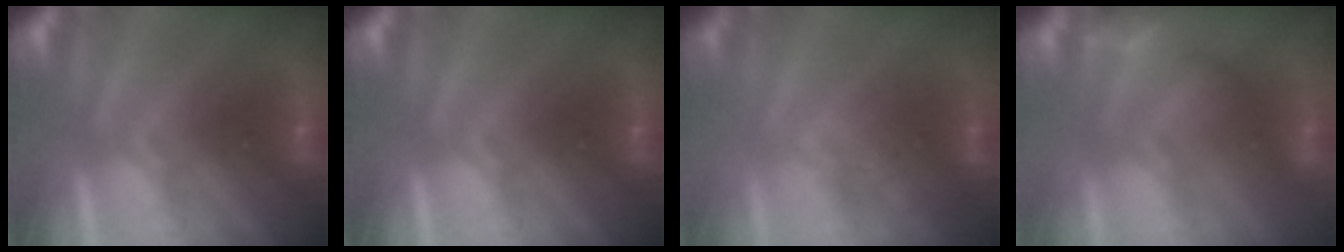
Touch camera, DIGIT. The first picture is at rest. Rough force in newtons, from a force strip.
{"total": 0.0}
{"total": 2.6}
{"total": 4.8}